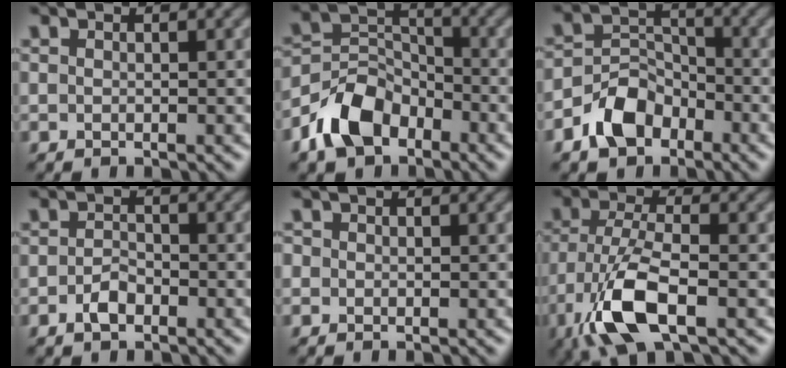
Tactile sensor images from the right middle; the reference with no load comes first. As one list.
[{"total": 6.4, "force": [-3.9, 4.1, 2.9], "torque": [-0.056, 0.001, -0.083]}, {"total": 5.0, "force": [-3.1, 3.3, 2.1], "torque": [-0.037, 0.002, -0.065]}, {"total": 1.9, "force": [-1.1, 1.0, 1.2], "torque": [-0.021, 0.002, -0.022]}, {"total": 0.5, "force": [-0.1, 0.5, 0.0], "torque": [0.004, -0.003, -0.002]}, {"total": 7.3, "force": [-3.4, 2.6, 5.9], "torque": [-0.133, -0.006, -0.075]}]